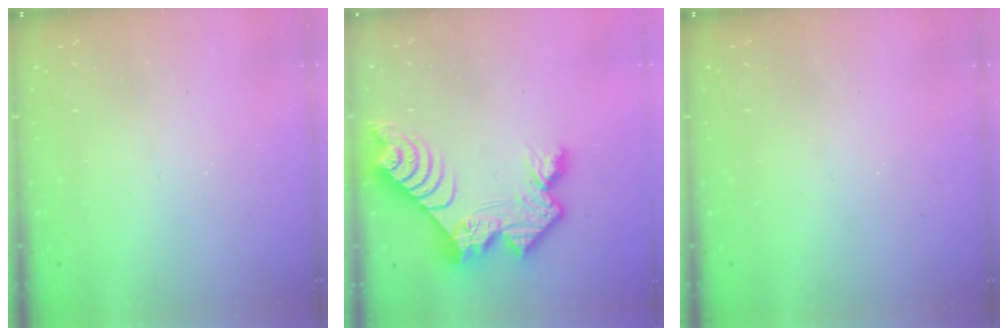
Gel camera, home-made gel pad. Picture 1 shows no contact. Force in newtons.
{"total": 13.9, "press": 13.9, "slide": 1.0}
{"total": 0.0}